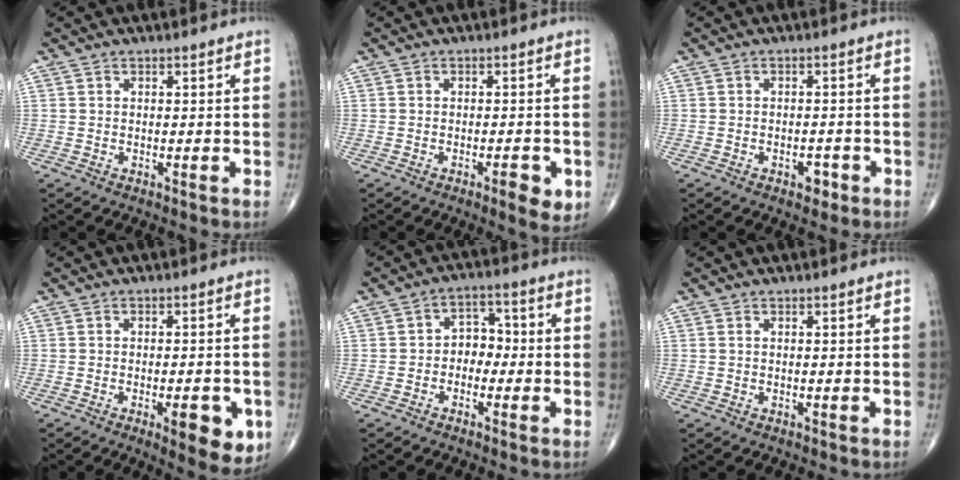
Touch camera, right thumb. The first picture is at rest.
{"total": 4.5, "force": [-1.8, 1.5, 3.9], "torque": [-0.045, -0.002, -0.021]}
{"total": 2.4, "force": [-1.3, 1.4, 1.4], "torque": [-0.010, 0.006, -0.016]}
{"total": 9.0, "force": [-3.2, 3.1, 7.9], "torque": [-0.081, -0.004, -0.035]}
{"total": 5.2, "force": [-1.0, 4.0, 3.2], "torque": [-0.019, 0.025, -0.031]}
{"total": 0.0}